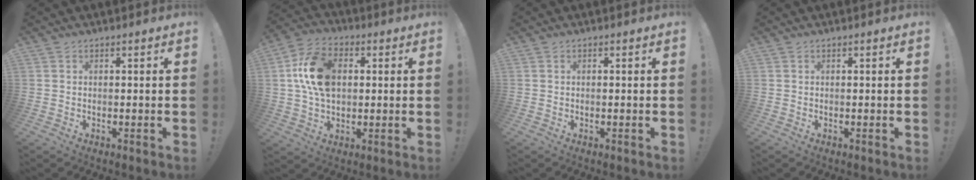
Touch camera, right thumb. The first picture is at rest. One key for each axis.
{"total": 15.5, "fx": 2.5, "fy": 10.8, "fz": 10.8, "tx": -0.186, "ty": 0.010, "tz": 0.048}
{"total": 0.0}
{"total": 0.0}